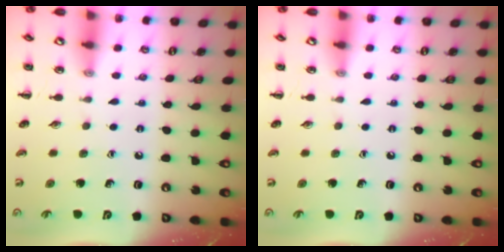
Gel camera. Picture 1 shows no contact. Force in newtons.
{"total": 0.0}